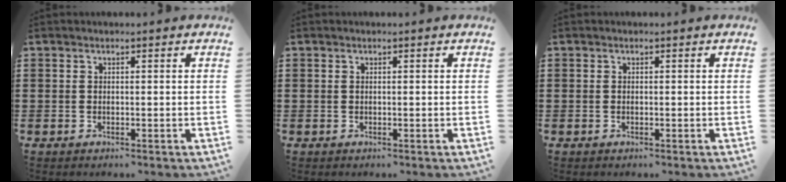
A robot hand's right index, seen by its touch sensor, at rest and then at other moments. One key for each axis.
{"total": 0.0}
{"total": 0.0}